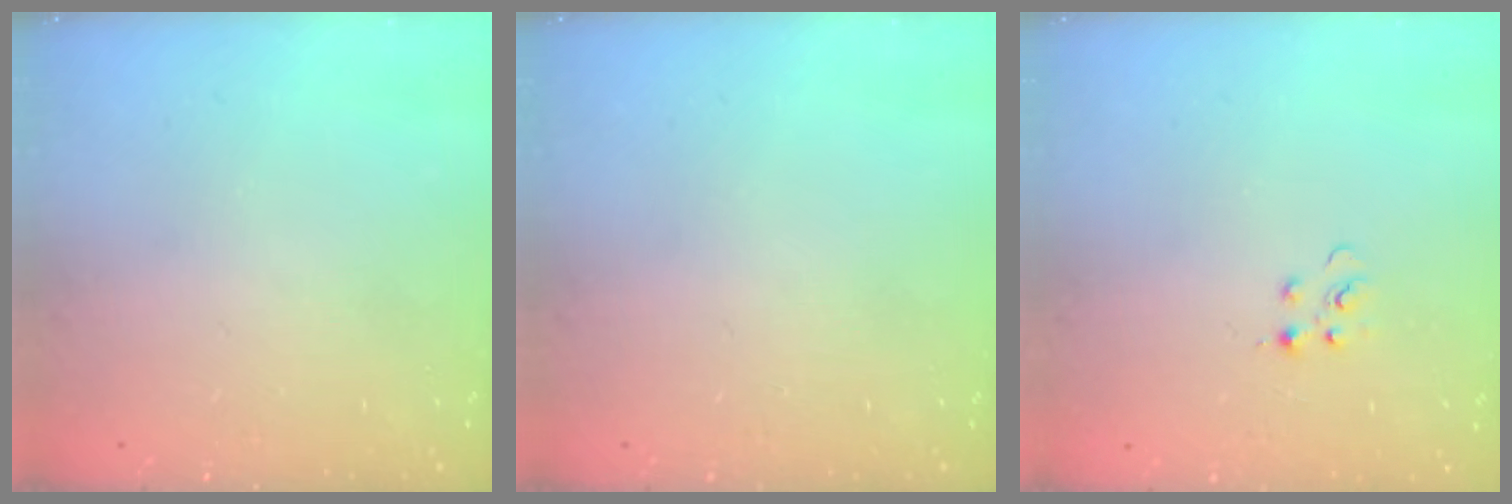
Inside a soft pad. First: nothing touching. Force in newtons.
{"total": 0.0}
{"total": 3.8, "press": 3.7, "slide": 0.4}